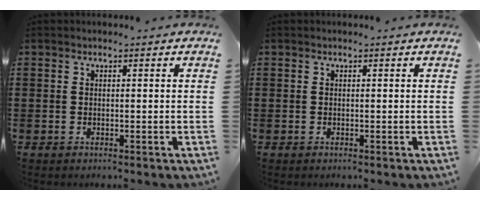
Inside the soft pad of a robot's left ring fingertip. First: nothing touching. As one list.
[{"total": 0.0}]